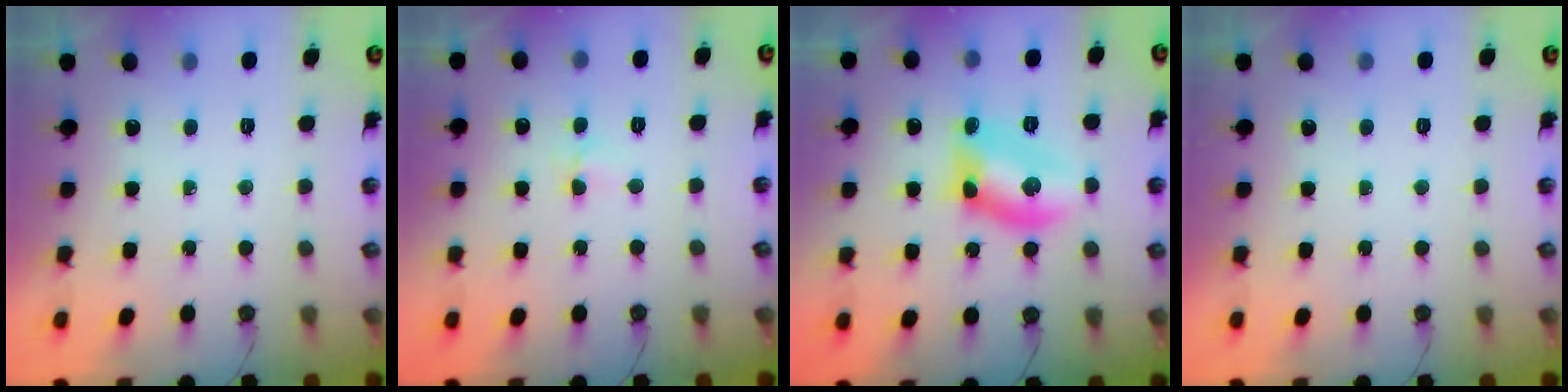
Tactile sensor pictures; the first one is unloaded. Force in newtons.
{"total": 2.9, "press": 2.8, "slide": 0.7}
{"total": 11.6, "press": 11.4, "slide": 2.1}
{"total": 0.0}